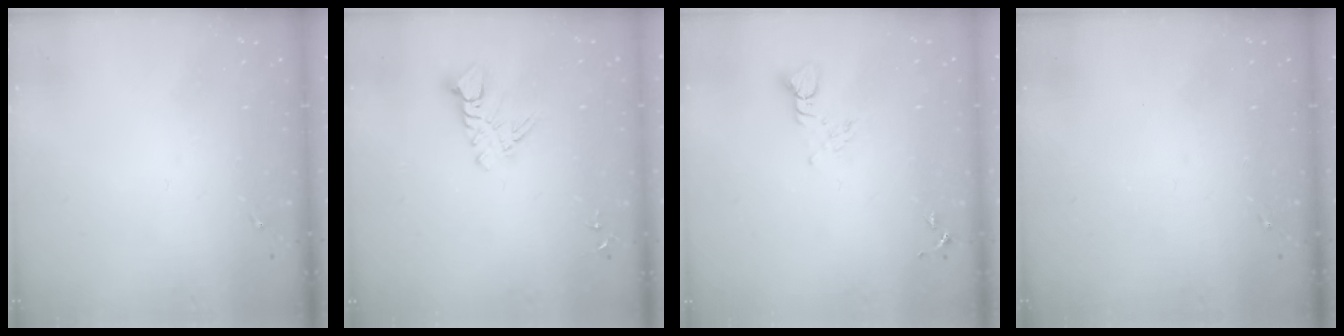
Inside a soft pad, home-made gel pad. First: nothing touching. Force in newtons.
{"total": 7.5, "press": 7.5, "slide": 0.7}
{"total": 4.1, "press": 4.1, "slide": 0.4}
{"total": 0.0}